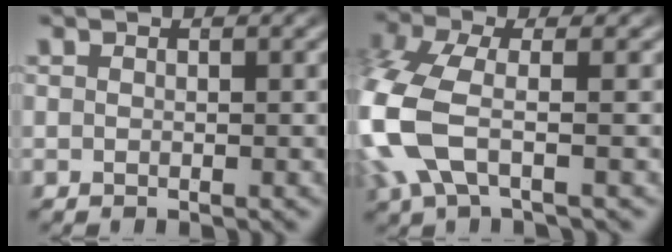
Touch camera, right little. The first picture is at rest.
{"total": 7.2, "force": [-0.9, 5.0, 5.1], "torque": [-0.167, -0.027, -0.007]}